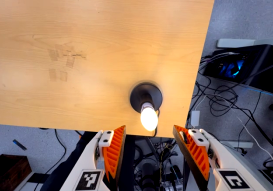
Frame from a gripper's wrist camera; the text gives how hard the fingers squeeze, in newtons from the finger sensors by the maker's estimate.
{"total": 0.0}